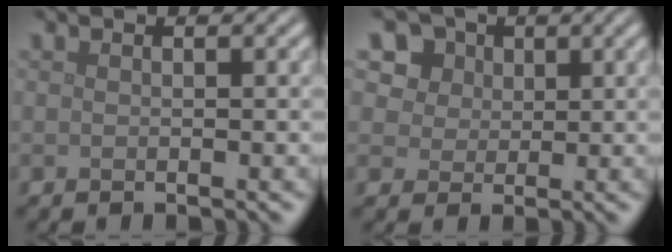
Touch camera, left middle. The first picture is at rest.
{"total": 8.9, "force": [4.7, 6.6, 3.6], "torque": [-0.082, 0.016, 0.067]}